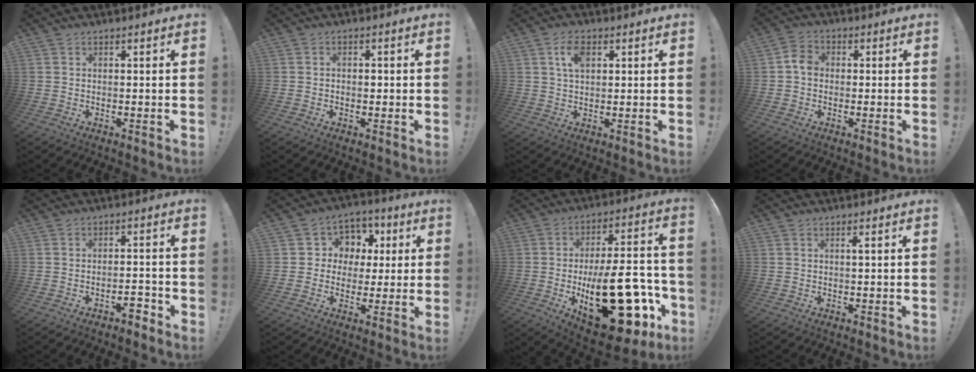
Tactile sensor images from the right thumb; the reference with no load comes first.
{"total": 1.1, "force": [-0.3, 1.0, 0.4], "torque": [-0.013, 0.004, -0.006]}
{"total": 6.2, "force": [2.2, 3.6, 4.5], "torque": [-0.073, 0.002, 0.038]}
{"total": 4.6, "force": [-0.7, 3.6, 2.8], "torque": [-0.043, 0.016, -0.011]}
{"total": 3.5, "force": [-2.7, 1.0, 1.9], "torque": [-0.031, 0.017, -0.047]}
{"total": 8.7, "force": [0.5, 8.3, 2.4], "torque": [-0.026, -0.001, 0.016]}
{"total": 29.8, "force": [-8.3, 13.5, 25.2], "torque": [-0.388, 0.051, -0.108]}
{"total": 1.0, "force": [0.2, -0.2, 1.0], "torque": [-0.014, -0.002, 0.000]}